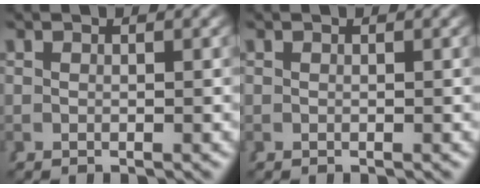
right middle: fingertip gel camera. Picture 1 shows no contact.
{"total": 0.0}